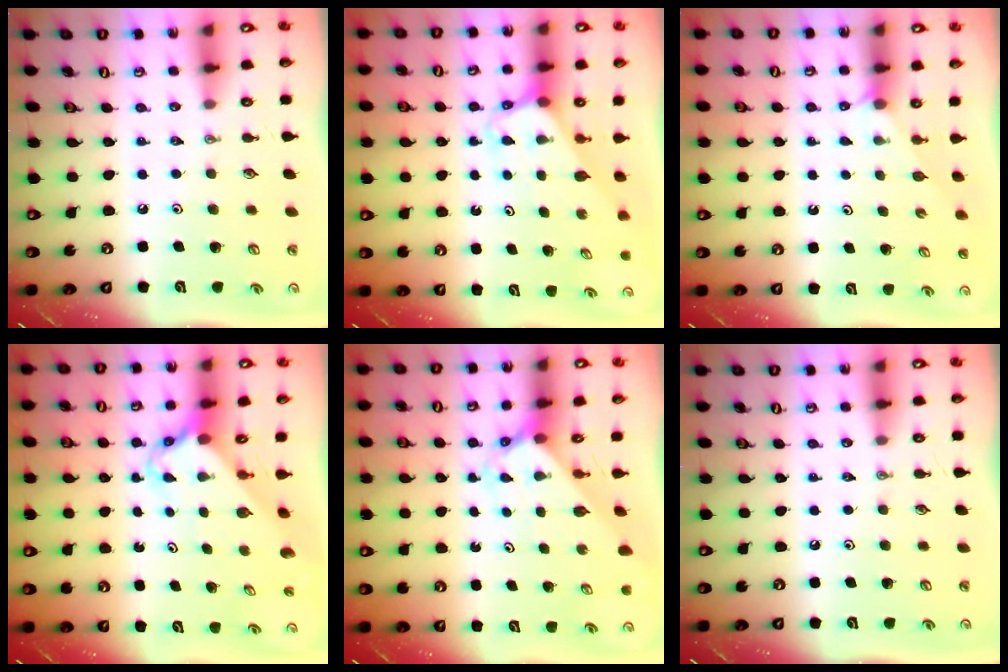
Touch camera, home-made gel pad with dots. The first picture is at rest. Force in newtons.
{"total": 3.1, "press": 3.1, "slide": 0.2}
{"total": 1.3, "press": 1.3, "slide": 0.3}
{"total": 2.7, "press": 2.7, "slide": 0.2}
{"total": 2.2, "press": 2.2, "slide": 0.2}
{"total": 0.0}